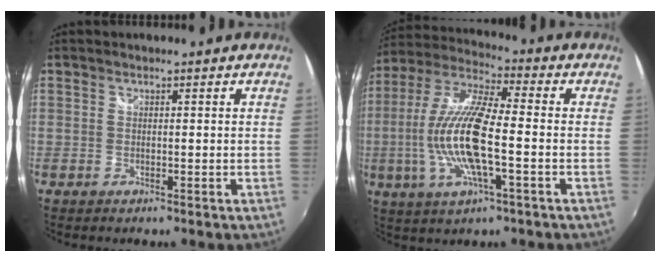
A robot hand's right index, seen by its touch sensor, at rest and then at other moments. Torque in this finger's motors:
{"motor_torque": [2.14, 0.00, 1.05, 0.21]}